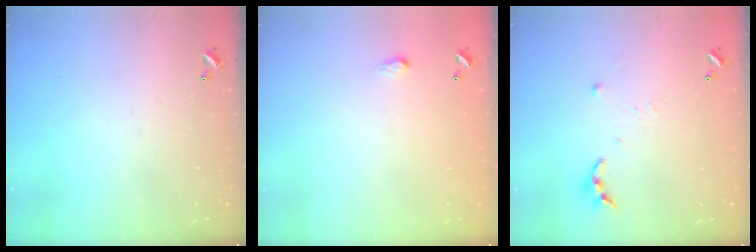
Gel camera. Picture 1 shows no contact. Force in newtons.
{"total": 1.3, "press": 1.3, "slide": 0.2}
{"total": 5.6, "press": 5.6, "slide": 0.1}